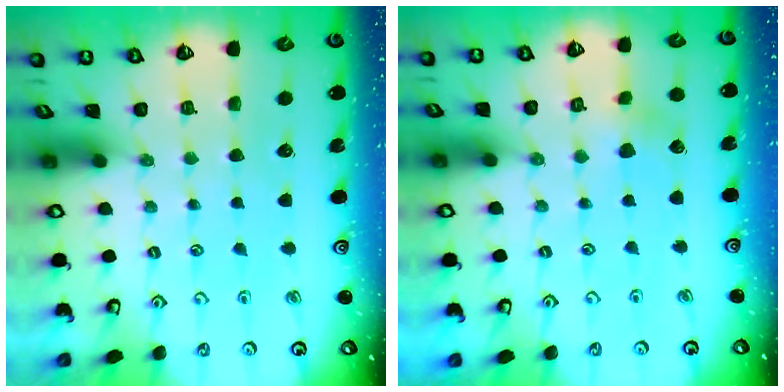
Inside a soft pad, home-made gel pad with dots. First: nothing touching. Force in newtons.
{"total": 2.9, "press": 2.9, "slide": 0.3}